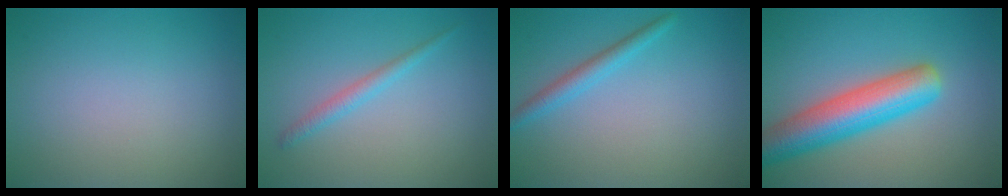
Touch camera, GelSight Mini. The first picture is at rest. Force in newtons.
{"total": 1.6, "press": 1.6, "slide": 0.2}
{"total": 2.0, "press": 2.0, "slide": 0.0}
{"total": 7.2, "press": 7.2, "slide": 0.4}